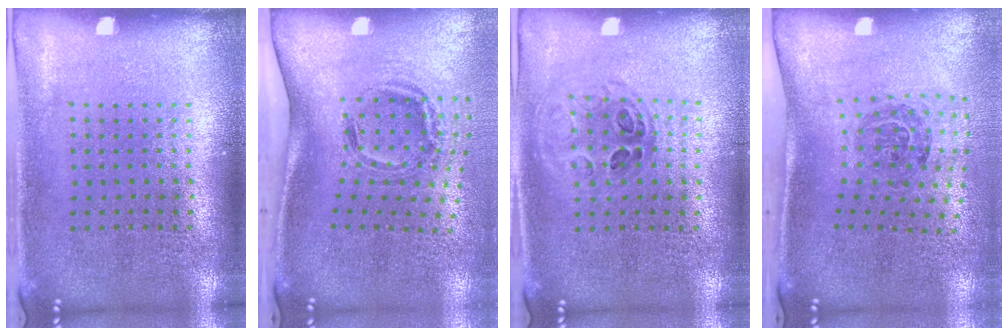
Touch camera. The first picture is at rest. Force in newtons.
{"total": 2.0, "press": 1.3, "slide": 1.5}
{"total": 1.0, "press": 0.9, "slide": 0.3}
{"total": 1.7, "press": 1.2, "slide": 1.2}